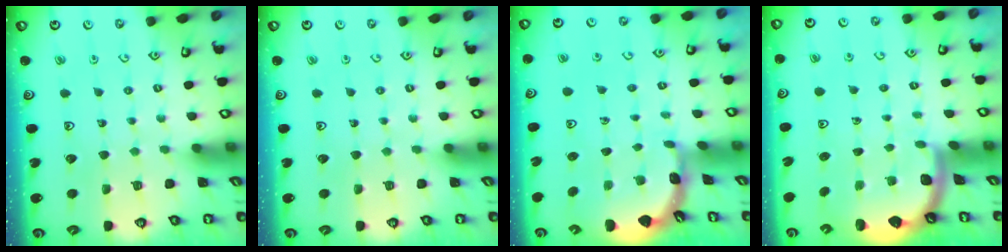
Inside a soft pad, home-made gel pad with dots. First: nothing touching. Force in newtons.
{"total": 0.0}
{"total": 1.8, "press": 1.8, "slide": 0.1}
{"total": 1.6, "press": 1.6, "slide": 0.1}